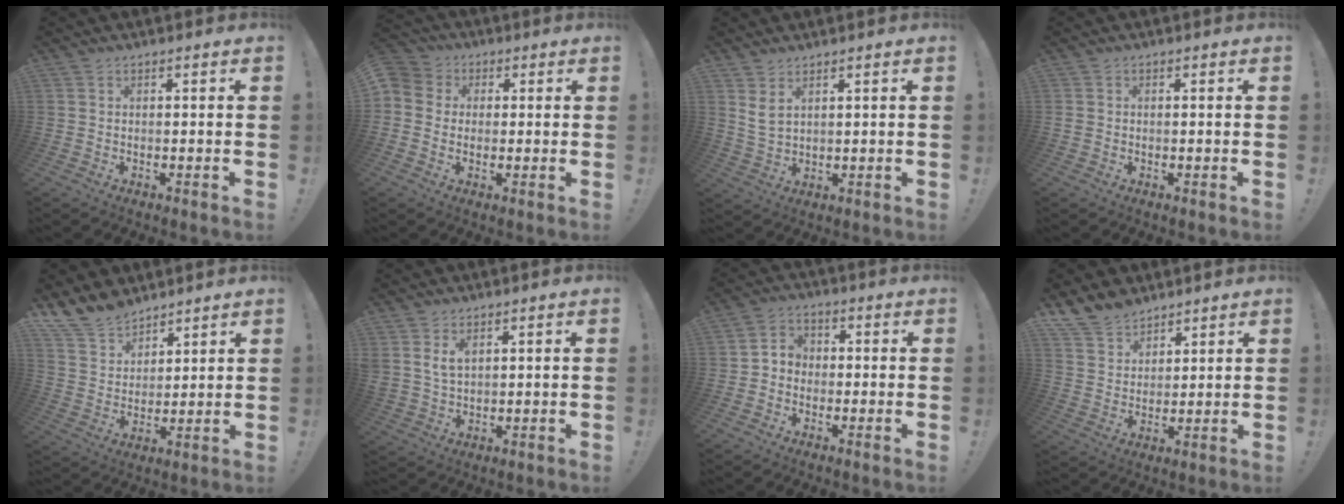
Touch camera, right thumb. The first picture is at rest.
{"total": 5.7, "force": [-0.2, 5.4, 1.9], "torque": [-0.034, 0.008, -0.002]}
{"total": 4.8, "force": [2.9, 2.3, 3.0], "torque": [-0.051, -0.013, 0.055]}
{"total": 1.0, "force": [-0.2, 0.9, 0.4], "torque": [-0.009, 0.004, -0.003]}
{"total": 11.3, "force": [9.7, 5.4, 2.0], "torque": [-0.045, -0.075, 0.190]}
{"total": 4.8, "force": [2.7, 2.8, 2.8], "torque": [-0.052, -0.007, 0.052]}
{"total": 4.2, "force": [-1.6, 3.6, 1.5], "torque": [-0.029, 0.015, -0.027]}
{"total": 9.5, "force": [7.8, 5.0, 1.8], "torque": [-0.037, -0.054, 0.155]}